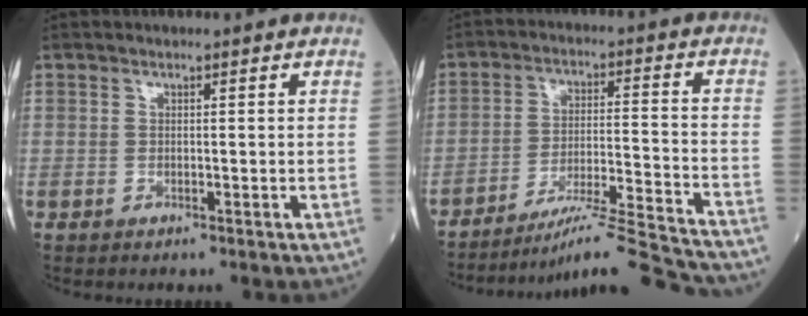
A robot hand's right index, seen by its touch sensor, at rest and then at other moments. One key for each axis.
{"total": 15.0, "fx": -14.1, "fy": -1.7, "fz": 4.9, "tx": -0.075, "ty": 0.000, "tz": -0.220}